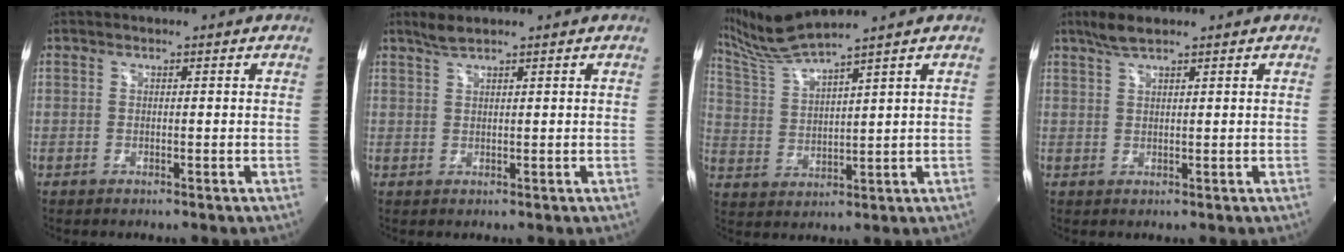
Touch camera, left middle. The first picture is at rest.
{"total": 1.8, "force": [1.6, -0.1, 0.8], "torque": [-0.023, 0.006, 0.036]}
{"total": 8.1, "force": [7.2, -1.9, 3.1], "torque": [-0.078, 0.002, 0.151]}
{"total": 3.0, "force": [2.4, 0.3, 1.8], "torque": [-0.045, 0.008, 0.050]}